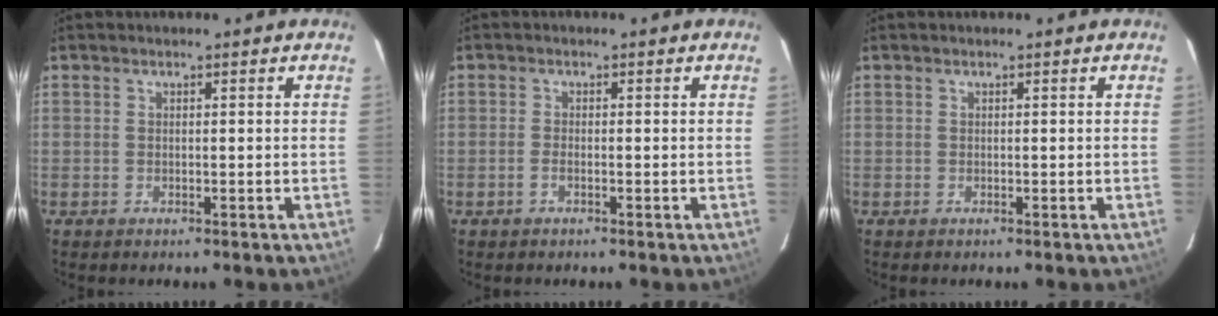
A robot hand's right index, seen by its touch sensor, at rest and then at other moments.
{"total": 1.3, "force": [-0.7, 0.4, 1.0], "torque": [-0.026, 0.002, -0.015]}
{"total": 0.0}